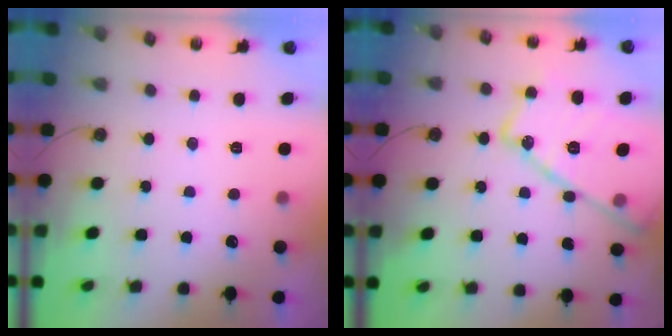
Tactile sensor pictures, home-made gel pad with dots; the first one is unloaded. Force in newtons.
{"total": 20.4, "press": 20.4, "slide": 1.6}